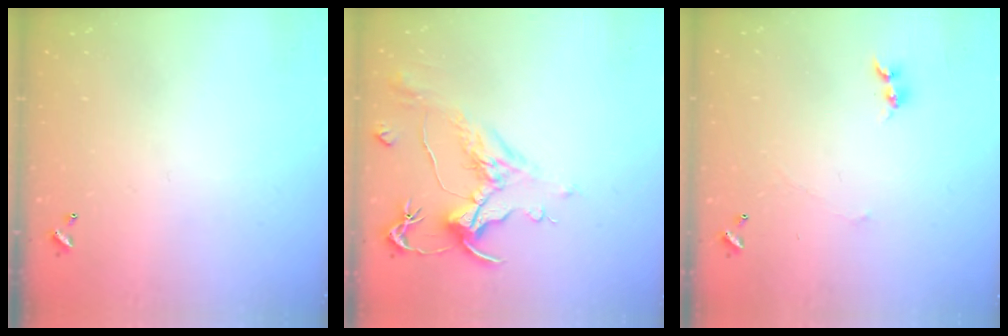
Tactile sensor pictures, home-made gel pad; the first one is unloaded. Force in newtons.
{"total": 1.6, "press": 0.6, "slide": 1.4}
{"total": 1.4, "press": 1.3, "slide": 0.4}